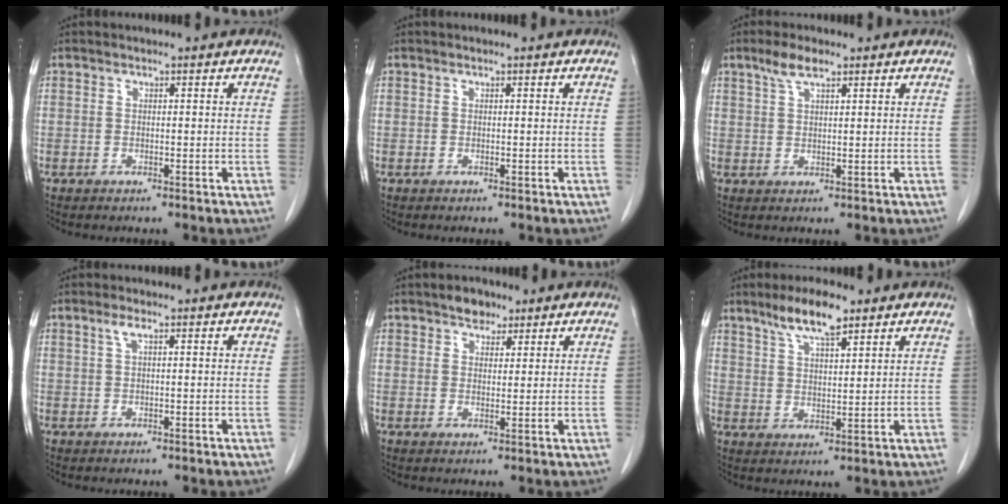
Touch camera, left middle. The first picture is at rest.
{"total": 0.0}
{"total": 3.6, "force": [2.5, 1.0, 2.5], "torque": [-0.055, 0.008, 0.051]}
{"total": 1.3, "force": [0.6, 0.1, 1.2], "torque": [-0.030, 0.007, 0.013]}
{"total": 3.2, "force": [2.3, 1.9, 1.1], "torque": [-0.019, 0.006, 0.036]}
{"total": 7.4, "force": [5.3, 1.6, 5.0], "torque": [-0.098, 0.006, 0.098]}